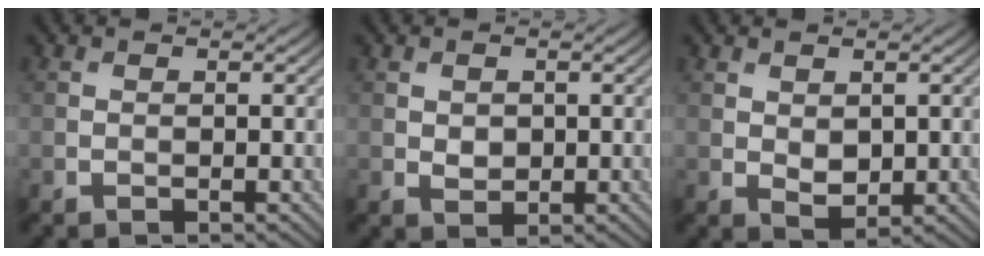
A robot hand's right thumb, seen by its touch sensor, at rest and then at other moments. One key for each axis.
{"total": 1.6, "fx": 0.3, "fy": 1.3, "fz": 0.8, "tx": -0.021, "ty": -0.005, "tz": 0.009}
{"total": 2.3, "fx": 0.6, "fy": 1.6, "fz": 1.6, "tx": -0.034, "ty": -0.006, "tz": 0.016}